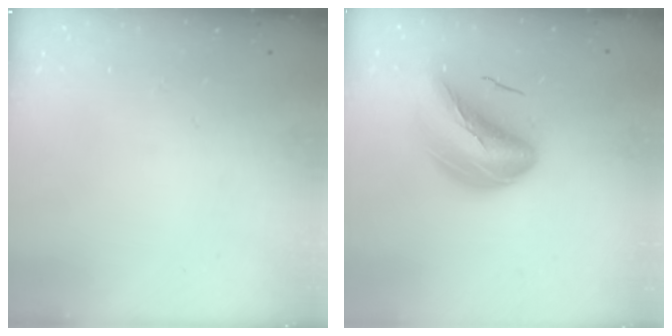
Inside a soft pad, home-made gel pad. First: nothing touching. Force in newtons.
{"total": 11.7, "press": 11.2, "slide": 3.4}